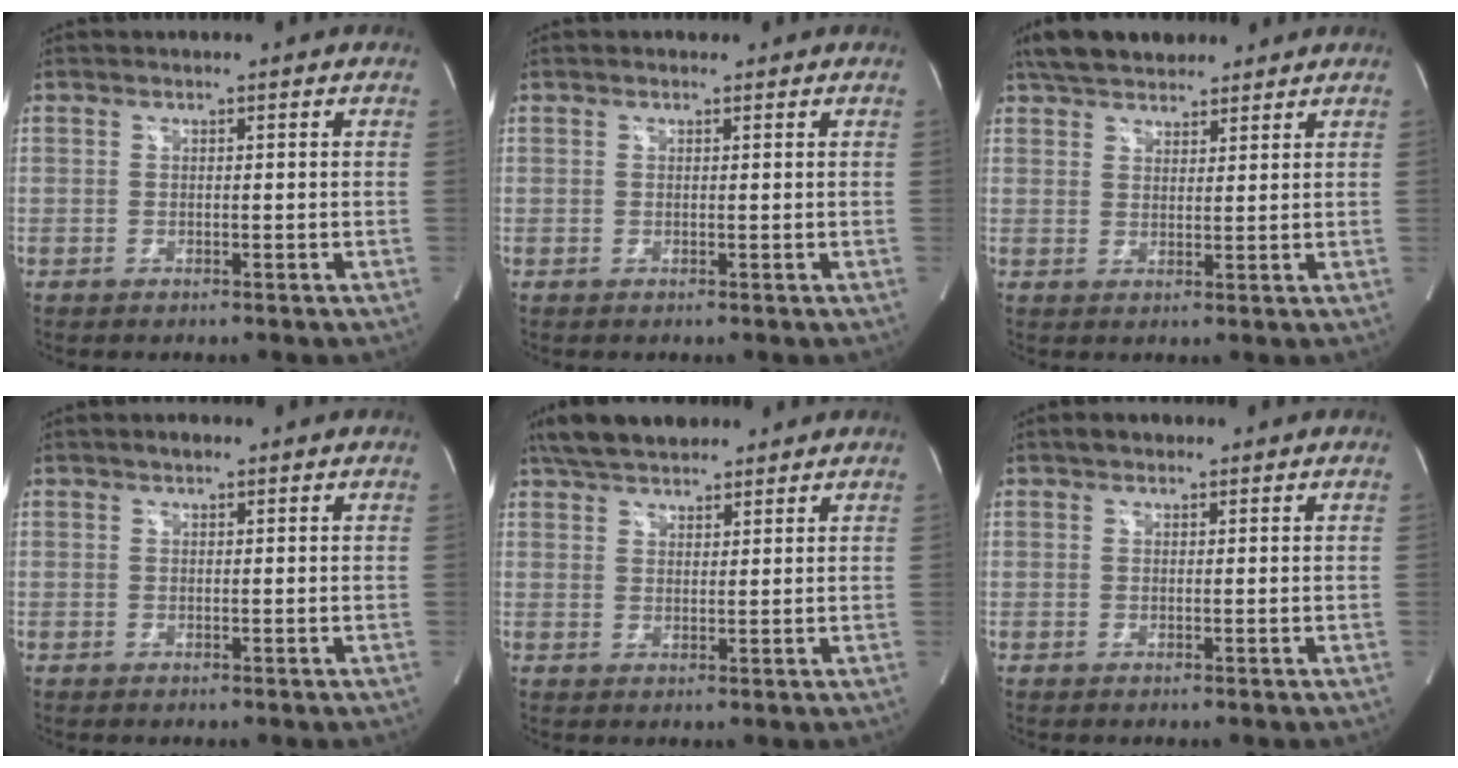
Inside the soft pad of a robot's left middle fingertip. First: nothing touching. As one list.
[{"total": 0.6, "force": [0.4, 0.4, 0.1], "torque": [-0.006, 0.006, 0.005]}, {"total": 9.9, "force": [8.2, 3.8, 4.1], "torque": [-0.058, 0.030, 0.136]}, {"total": 1.3, "force": [0.9, 0.5, 0.7], "torque": [-0.016, 0.009, 0.014]}, {"total": 9.0, "force": [7.4, 3.2, 4.1], "torque": [-0.065, 0.030, 0.129]}, {"total": 1.8, "force": [1.3, 1.0, 0.8], "torque": [-0.016, 0.015, 0.019]}]